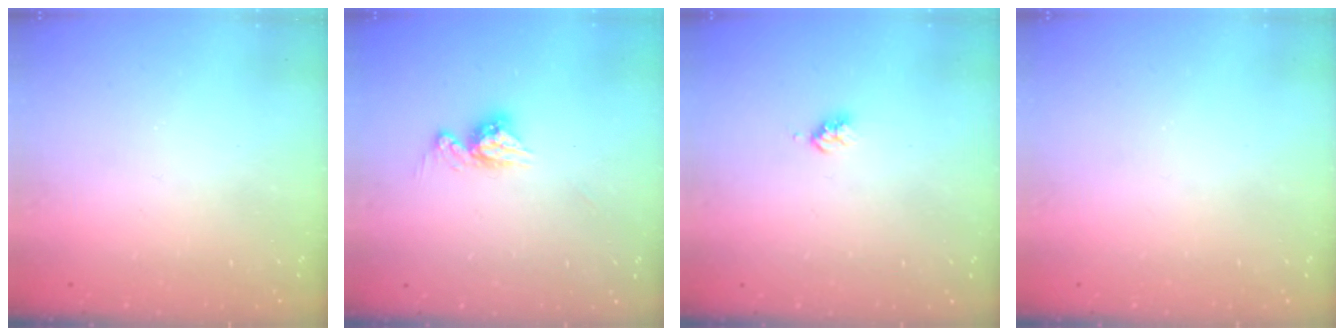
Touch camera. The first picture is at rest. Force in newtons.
{"total": 9.0, "press": 9.0, "slide": 0.8}
{"total": 3.1, "press": 3.0, "slide": 0.4}
{"total": 0.0}